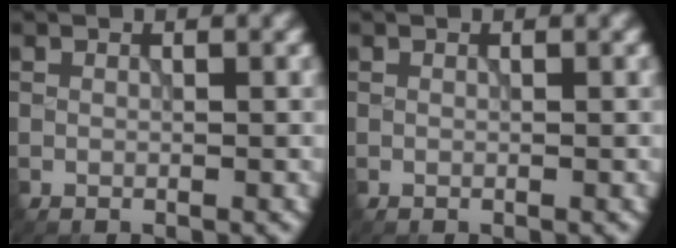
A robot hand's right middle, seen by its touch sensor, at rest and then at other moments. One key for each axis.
{"total": 0.0}